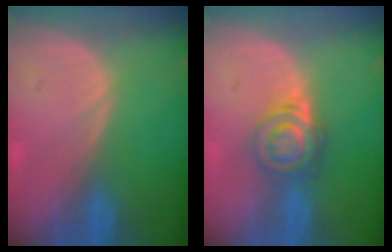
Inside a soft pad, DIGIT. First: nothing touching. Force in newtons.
{"total": 6.5, "press": 5.5, "slide": 3.4}